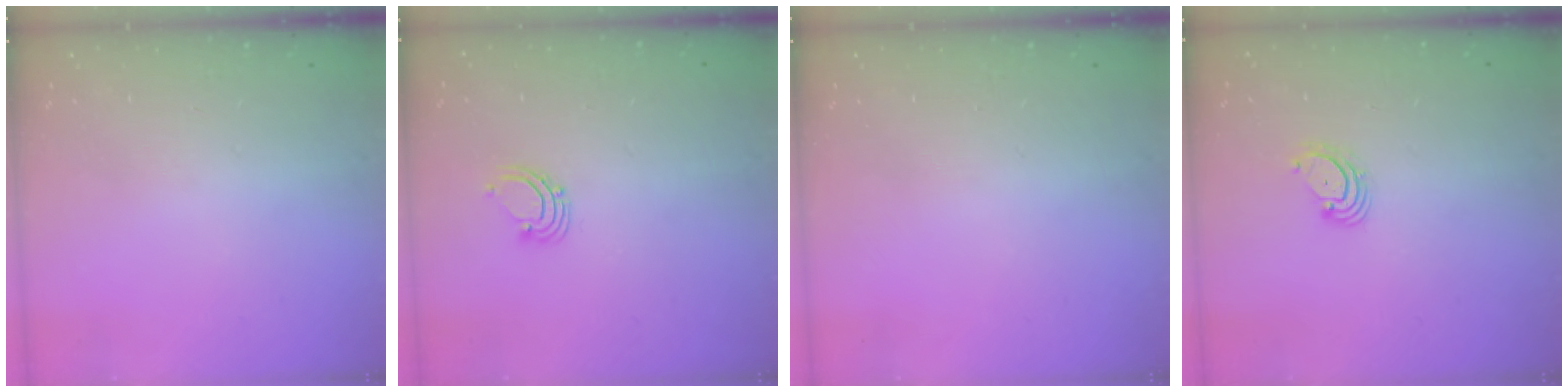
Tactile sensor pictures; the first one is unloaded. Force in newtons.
{"total": 2.9, "press": 2.9, "slide": 0.2}
{"total": 0.0}
{"total": 2.9, "press": 2.9, "slide": 0.4}